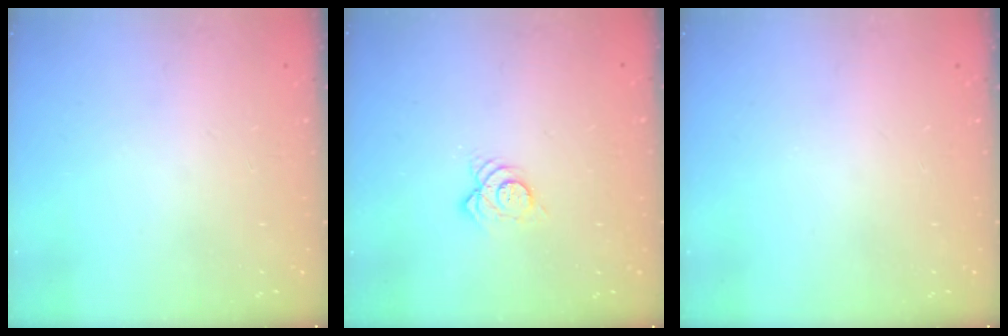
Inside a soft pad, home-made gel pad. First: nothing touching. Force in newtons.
{"total": 5.2, "press": 5.2, "slide": 0.6}
{"total": 0.0}